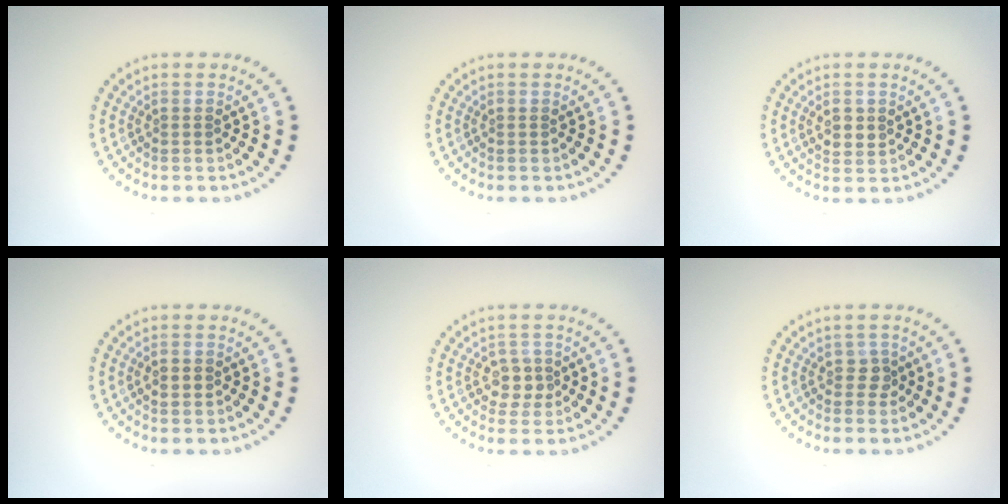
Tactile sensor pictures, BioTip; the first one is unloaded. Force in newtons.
{"total": 0.0}
{"total": 1.6, "press": 1.5, "slide": 0.6}
{"total": 1.4, "press": 1.4, "slide": 0.1}
{"total": 2.0, "press": 1.9, "slide": 0.6}
{"total": 1.2, "press": 1.0, "slide": 0.7}